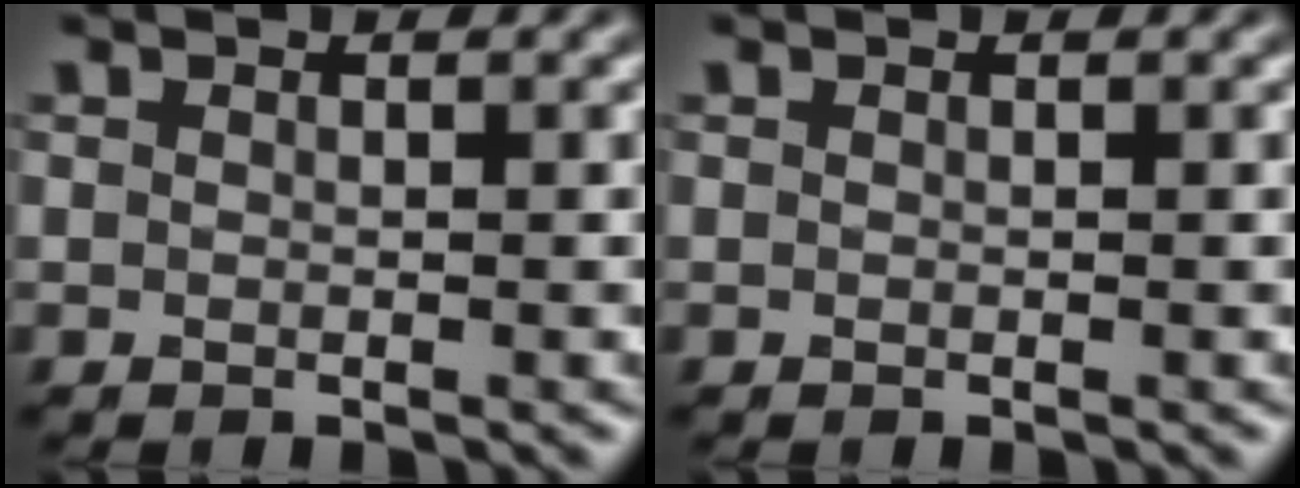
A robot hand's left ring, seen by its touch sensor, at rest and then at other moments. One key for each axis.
{"total": 0.0}